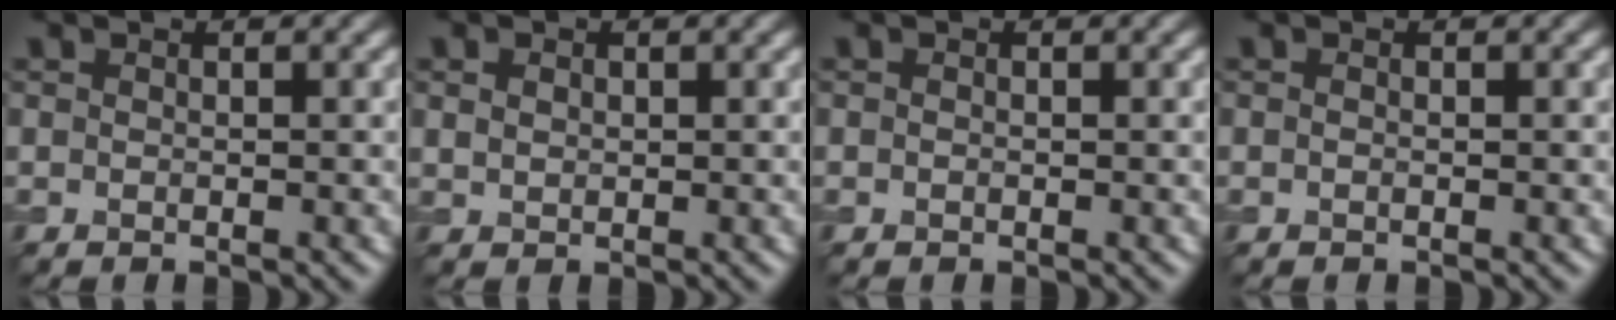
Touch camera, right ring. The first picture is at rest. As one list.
[{"total": 1.2, "force": [0.4, 1.0, 0.6], "torque": [-0.012, 0.001, 0.008]}, {"total": 0.0}, {"total": 0.0}]